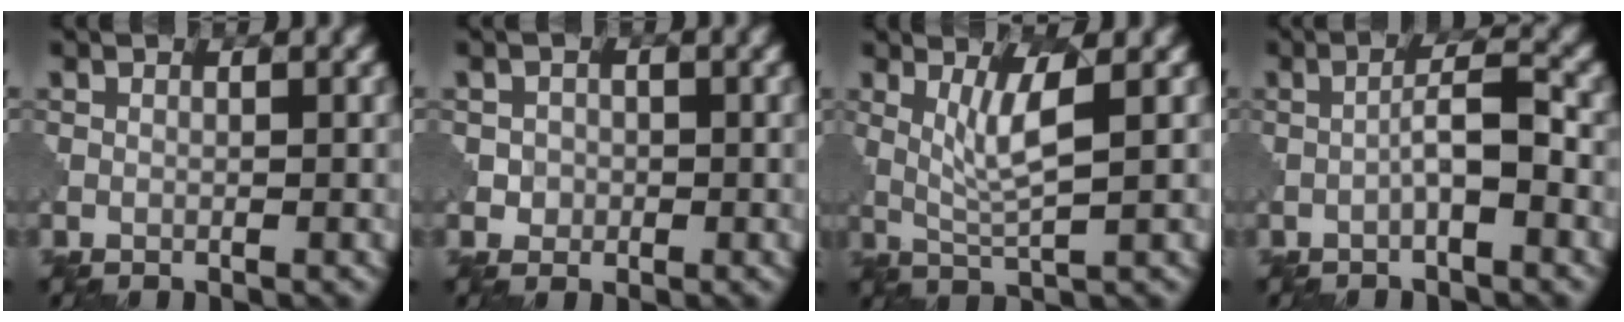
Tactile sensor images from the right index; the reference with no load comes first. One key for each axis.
{"total": 1.5, "fx": -0.1, "fy": 1.5, "fz": 0.3, "tx": 0.009, "ty": -0.001, "tz": -0.006}
{"total": 3.5, "fx": 0.9, "fy": 0.5, "fz": 3.3, "tx": -0.069, "ty": -0.007, "tz": 0.025}
{"total": 2.9, "fx": -1.0, "fy": 0.4, "fz": 2.7, "tx": -0.048, "ty": 0.013, "tz": -0.023}